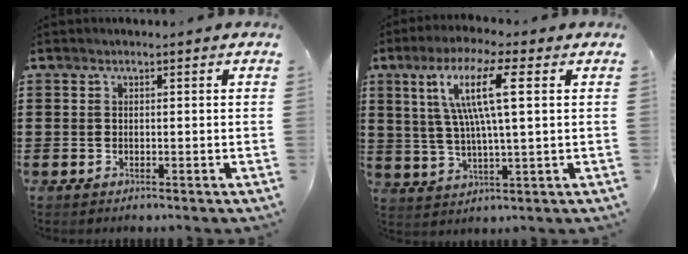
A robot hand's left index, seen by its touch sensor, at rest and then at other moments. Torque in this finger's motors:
{"motor_torque": [2.14, 0.00, 0.55, 0.21]}